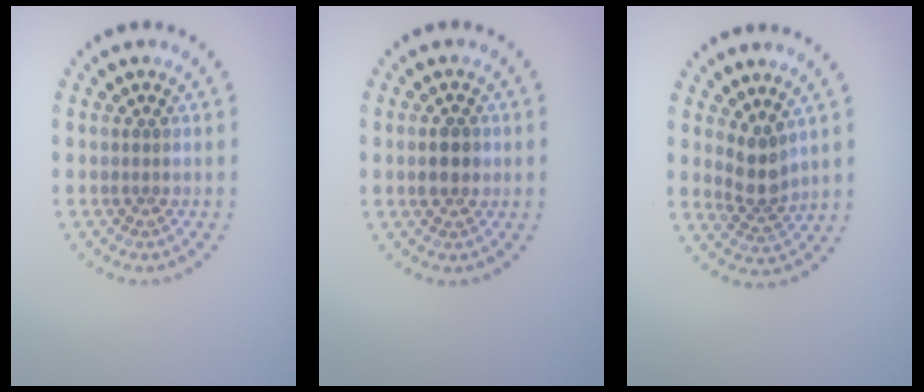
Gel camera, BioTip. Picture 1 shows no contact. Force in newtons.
{"total": 2.5, "press": 2.5, "slide": 0.1}
{"total": 2.6, "press": 2.0, "slide": 1.6}